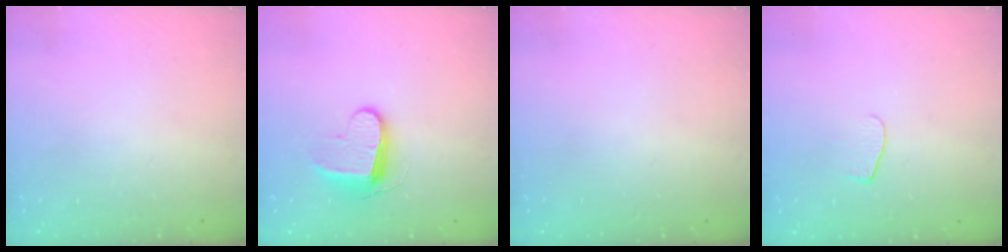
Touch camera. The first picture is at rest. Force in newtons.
{"total": 9.3, "press": 9.3, "slide": 0.0}
{"total": 0.0}
{"total": 6.2, "press": 6.2, "slide": 0.7}